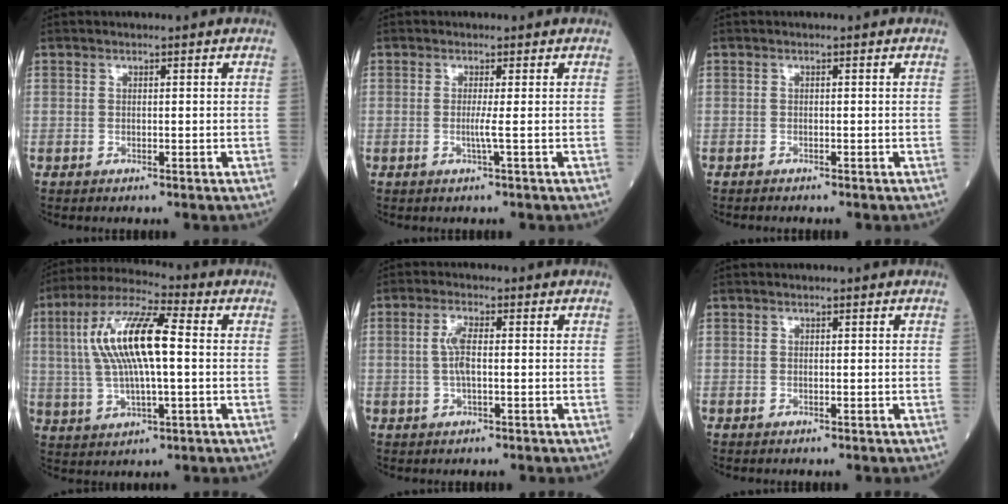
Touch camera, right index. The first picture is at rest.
{"total": 1.4, "force": [-0.2, -0.6, 1.2], "torque": [-0.018, -0.001, -0.010]}
{"total": 0.9, "force": [-0.9, 0.0, 0.3], "torque": [-0.006, 0.000, -0.013]}
{"total": 13.8, "force": [1.6, 3.2, 13.4], "torque": [-0.274, 0.026, 0.027]}
{"total": 3.4, "force": [0.1, 0.7, 3.3], "torque": [-0.073, 0.005, 0.003]}
{"total": 0.0}